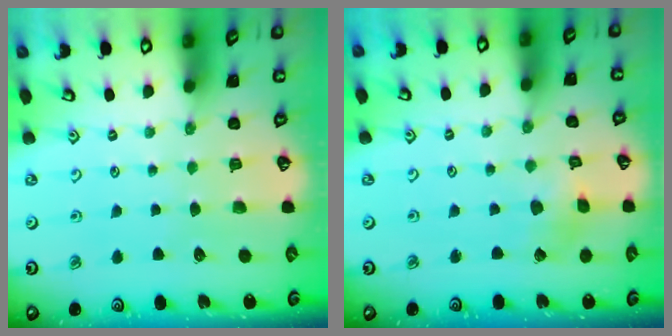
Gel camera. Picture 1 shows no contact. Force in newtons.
{"total": 2.5, "press": 2.5, "slide": 0.3}